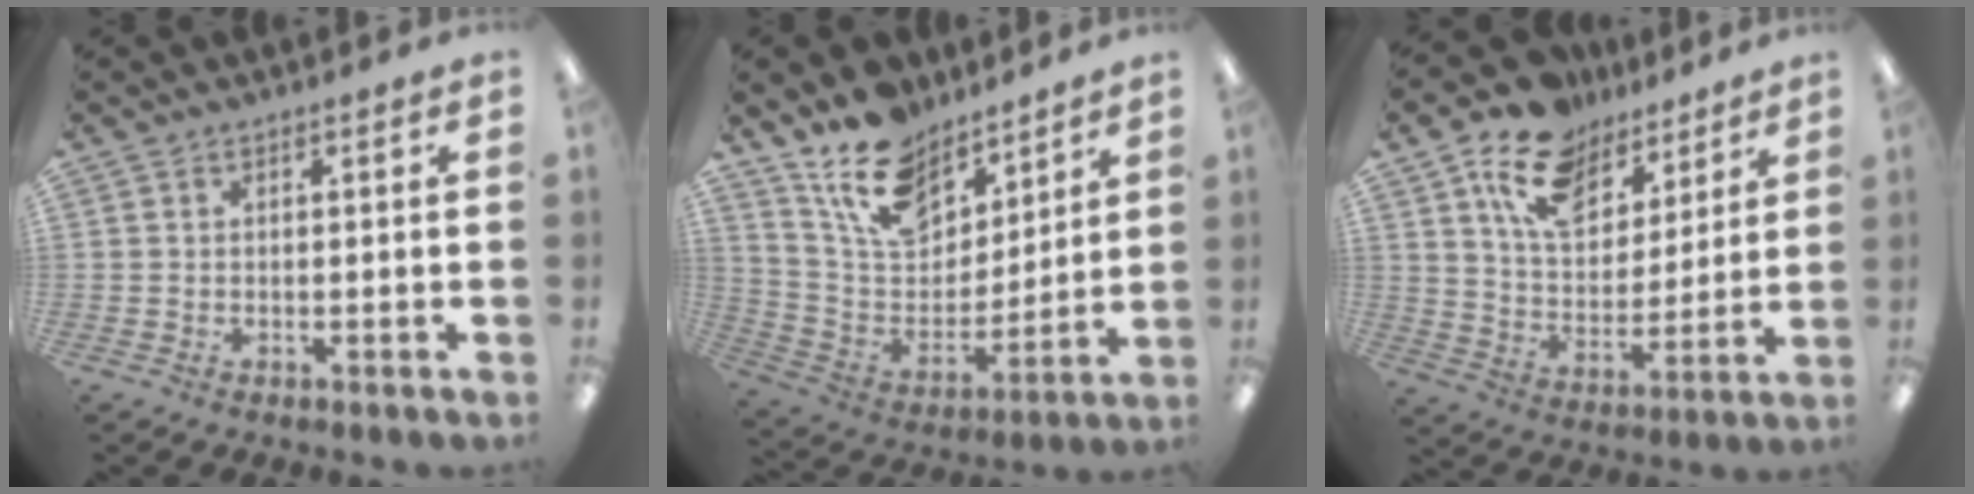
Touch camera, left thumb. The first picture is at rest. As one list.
[{"total": 15.8, "force": [12.1, 8.0, 6.1], "torque": [-0.130, -0.070, 0.228]}, {"total": 15.9, "force": [10.4, 9.5, 7.3], "torque": [-0.133, -0.045, 0.193]}]